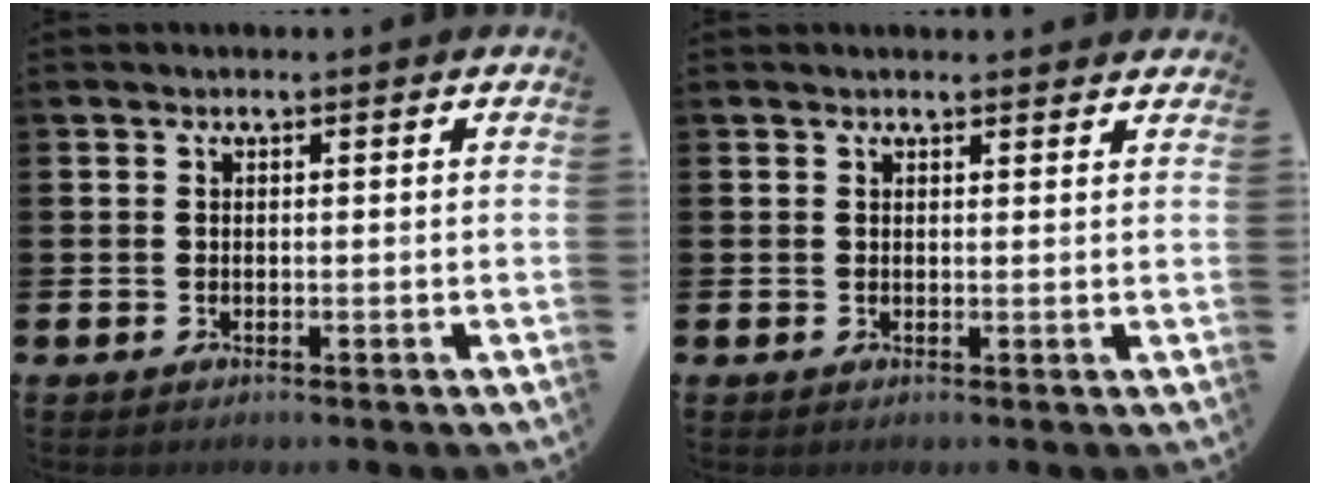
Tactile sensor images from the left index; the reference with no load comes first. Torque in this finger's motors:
{"motor_torque": [0.96, -1.18, 0.30, 0.05]}